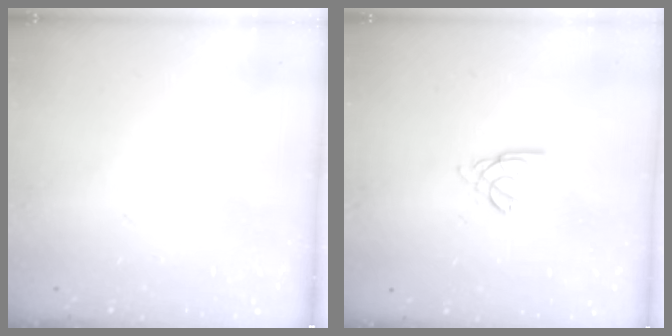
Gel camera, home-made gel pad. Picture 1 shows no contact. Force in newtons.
{"total": 2.6, "press": 2.5, "slide": 0.5}